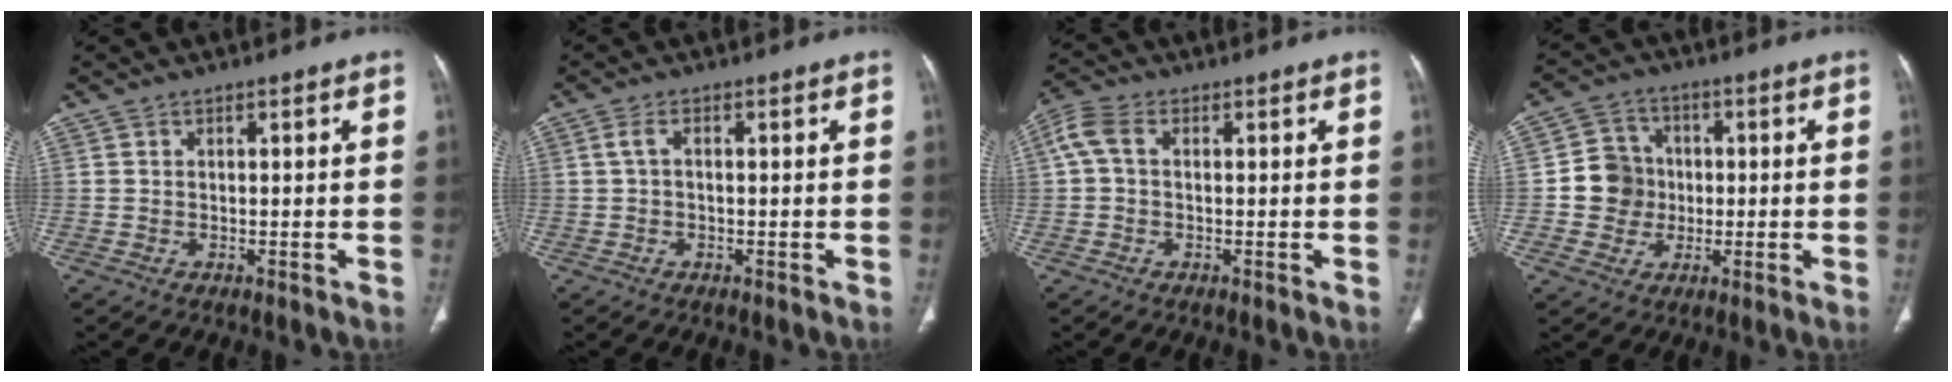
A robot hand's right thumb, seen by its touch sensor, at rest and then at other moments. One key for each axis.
{"total": 1.3, "fx": 0.7, "fy": 1.0, "fz": 0.5, "tx": -0.018, "ty": 0.007, "tz": 0.010}
{"total": 3.8, "fx": 1.0, "fy": 2.8, "fz": 2.4, "tx": -0.069, "ty": 0.015, "tz": 0.010}
{"total": 7.8, "fx": -0.1, "fy": 7.7, "fz": 1.2, "tx": 0.011, "ty": 0.015, "tz": -0.008}